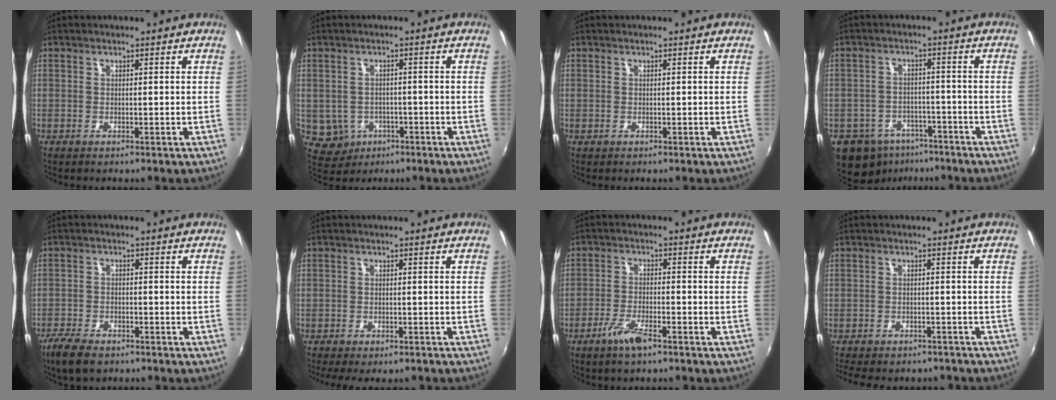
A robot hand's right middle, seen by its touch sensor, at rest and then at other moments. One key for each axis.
{"total": 5.4, "fx": -1.7, "fy": 4.8, "fz": 1.6, "tx": -0.046, "ty": 0.004, "tz": -0.010}
{"total": 0.0}
{"total": 9.9, "fx": -6.4, "fy": 6.9, "fz": 3.2, "tx": -0.091, "ty": 0.009, "tz": -0.082}
{"total": 6.9, "fx": -5.2, "fy": 2.7, "fz": 3.6, "tx": -0.102, "ty": -0.014, "tz": -0.098}
{"total": 5.6, "fx": -4.4, "fy": 1.7, "fz": 2.9, "tx": -0.073, "ty": -0.020, "tz": -0.065}
{"total": 5.6, "fx": -3.8, "fy": 1.3, "fz": 3.9, "tx": -0.090, "ty": -0.008, "tz": -0.074}
{"total": 10.3, "fx": -8.8, "fy": 3.5, "fz": 4.1, "tx": -0.096, "ty": -0.019, "tz": -0.119}